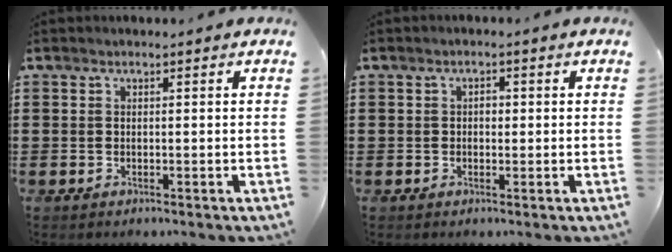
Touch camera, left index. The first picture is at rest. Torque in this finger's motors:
{"motor_torque": [0.00, 0.00, 0.00, 0.02]}